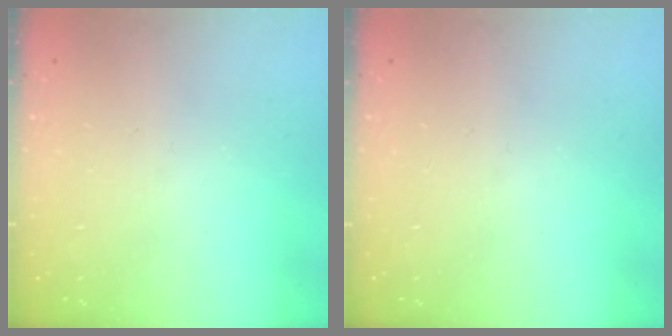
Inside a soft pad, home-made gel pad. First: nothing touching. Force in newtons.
{"total": 0.0}